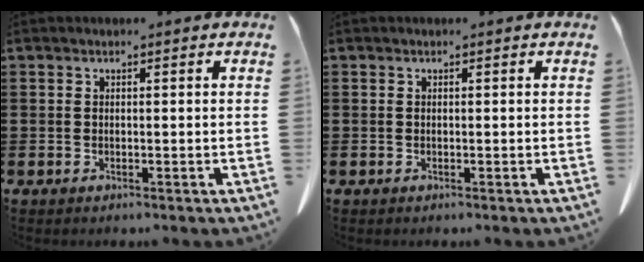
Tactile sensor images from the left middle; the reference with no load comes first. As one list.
[{"total": 0.0}]